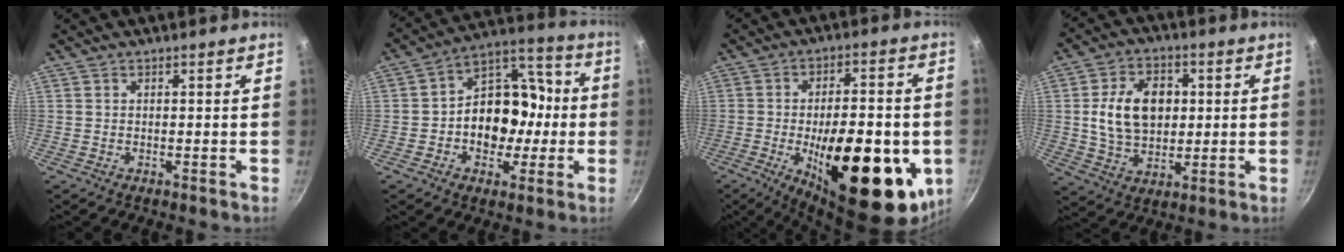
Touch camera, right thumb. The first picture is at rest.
{"total": 15.8, "force": [-1.9, 12.0, 10.1], "torque": [-0.098, 0.049, -0.038]}
{"total": 26.4, "force": [-6.3, 11.1, 23.1], "torque": [-0.307, 0.001, -0.080]}
{"total": 13.2, "force": [1.6, 9.3, 9.2], "torque": [-0.131, 0.002, 0.028]}